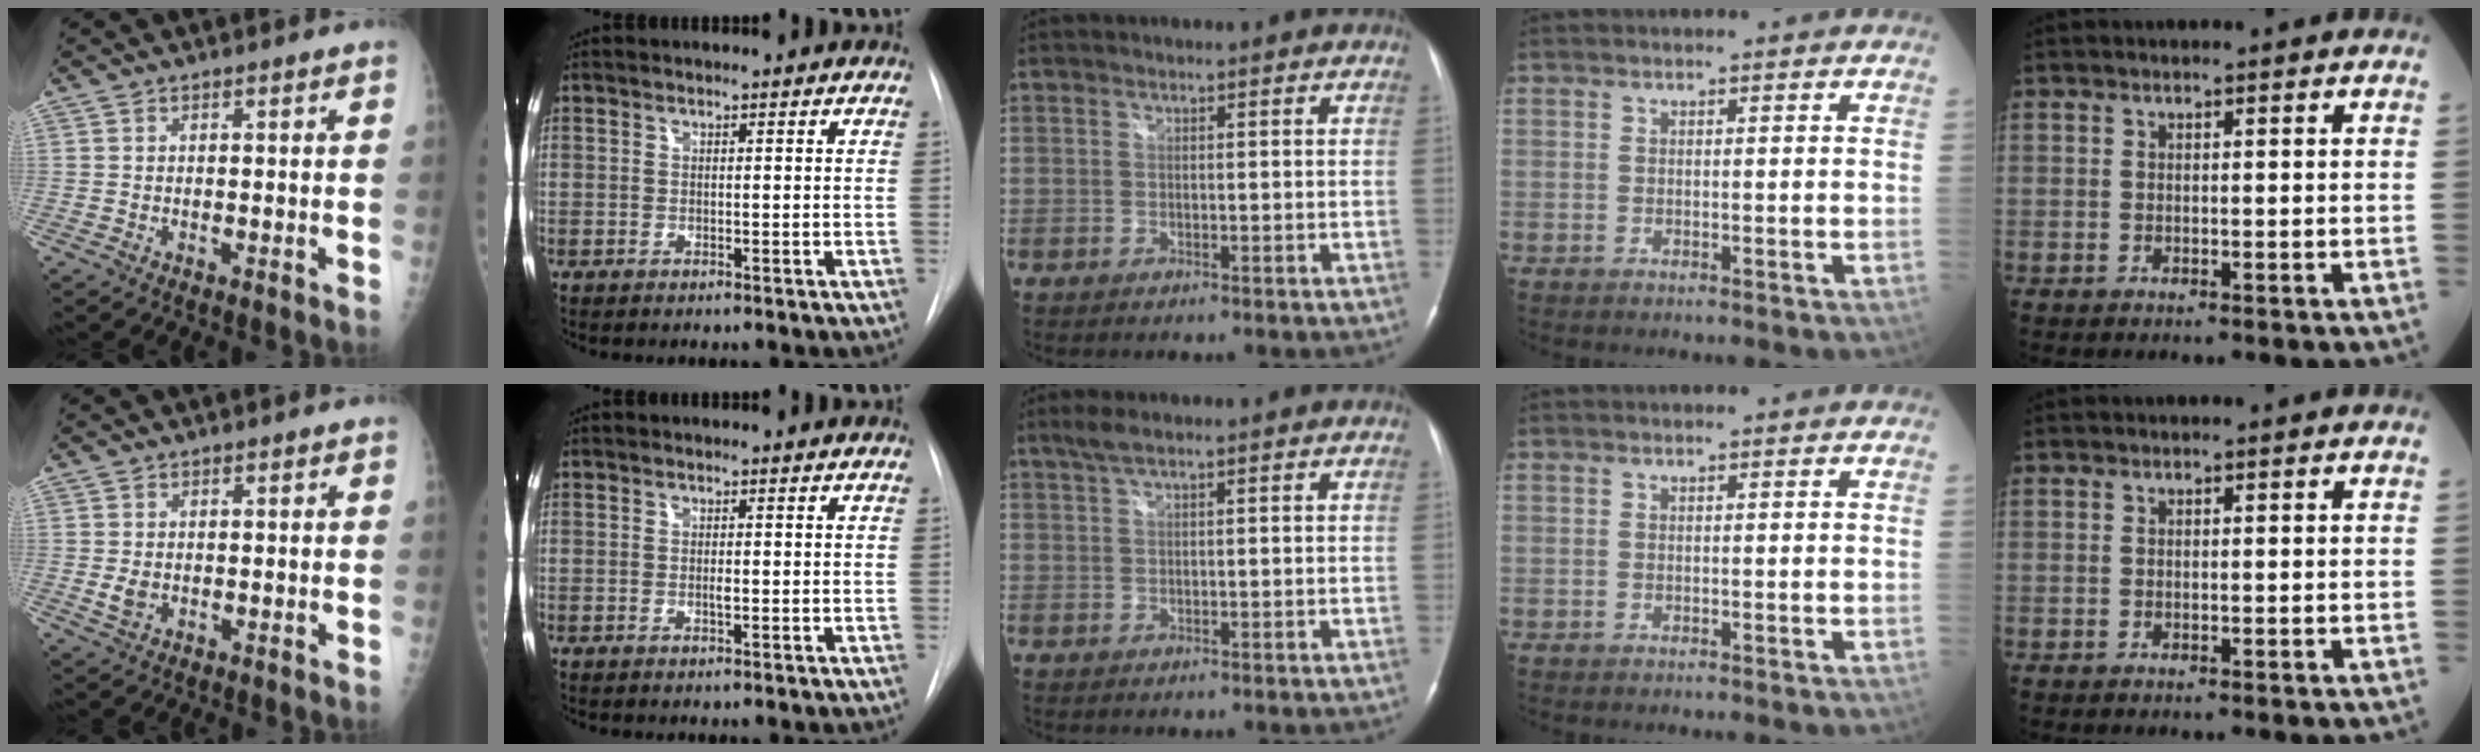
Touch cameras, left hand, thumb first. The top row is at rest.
{"thumb": {"total": 2.2, "force": [0.0, 1.7, 1.4], "torque": [-0.022, -0.004, 0.003]}, "index": {"total": 0.9, "force": [-0.2, 0.1, 0.8], "torque": [-0.015, -0.004, -0.003]}, "middle": {"total": 2.2, "force": [1.5, 0.2, 1.5], "torque": [-0.041, 0.014, 0.032]}}